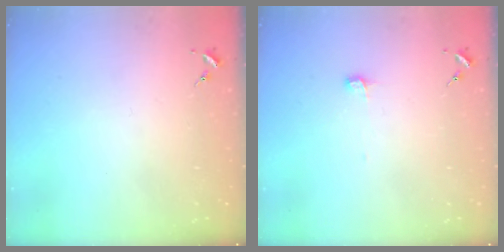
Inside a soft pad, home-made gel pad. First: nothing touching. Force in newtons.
{"total": 4.1, "press": 4.0, "slide": 0.4}